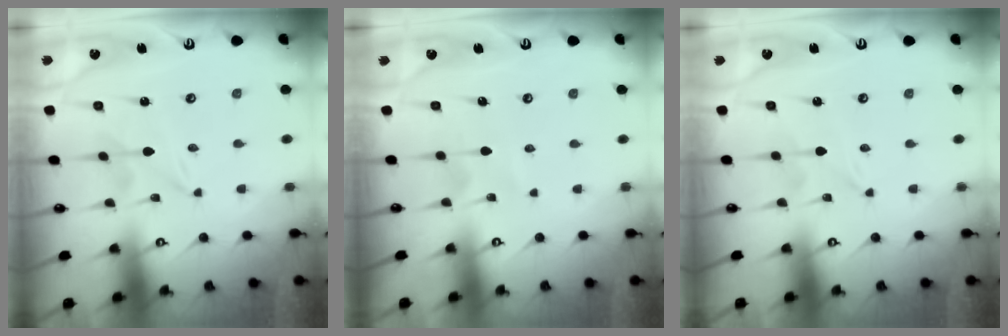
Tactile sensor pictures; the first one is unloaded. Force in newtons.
{"total": 1.7, "press": 1.6, "slide": 0.2}
{"total": 0.0}